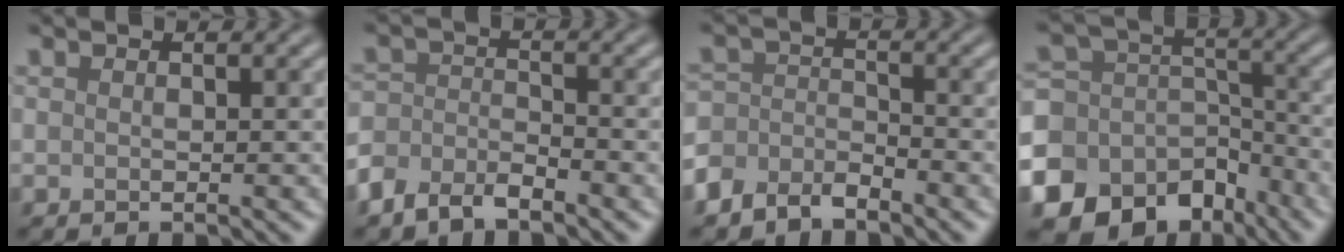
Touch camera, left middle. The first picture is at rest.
{"total": 3.6, "force": [-2.7, 1.7, 1.6], "torque": [-0.030, -0.002, -0.064]}
{"total": 3.6, "force": [-2.9, 1.8, 1.1], "torque": [-0.019, 0.002, -0.067]}
{"total": 15.6, "force": [-9.6, 11.5, 4.7], "torque": [-0.096, -0.050, -0.148]}